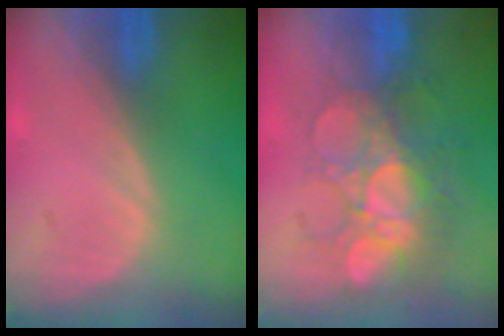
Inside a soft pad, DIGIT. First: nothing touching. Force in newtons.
{"total": 9.0, "press": 8.6, "slide": 2.6}